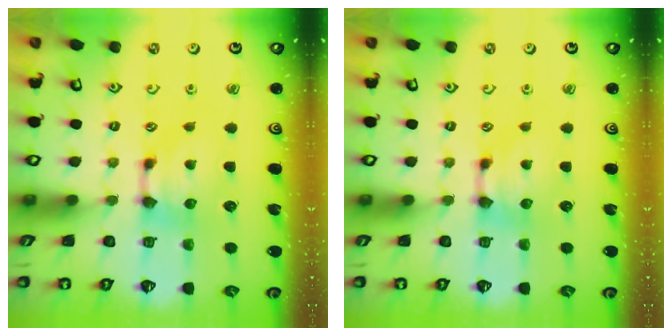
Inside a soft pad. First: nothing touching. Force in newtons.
{"total": 0.0}